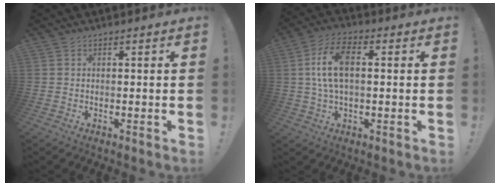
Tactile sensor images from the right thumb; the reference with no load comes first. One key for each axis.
{"total": 11.0, "fx": 1.4, "fy": 5.8, "fz": 9.3, "tx": -0.183, "ty": 0.005, "tz": 0.024}